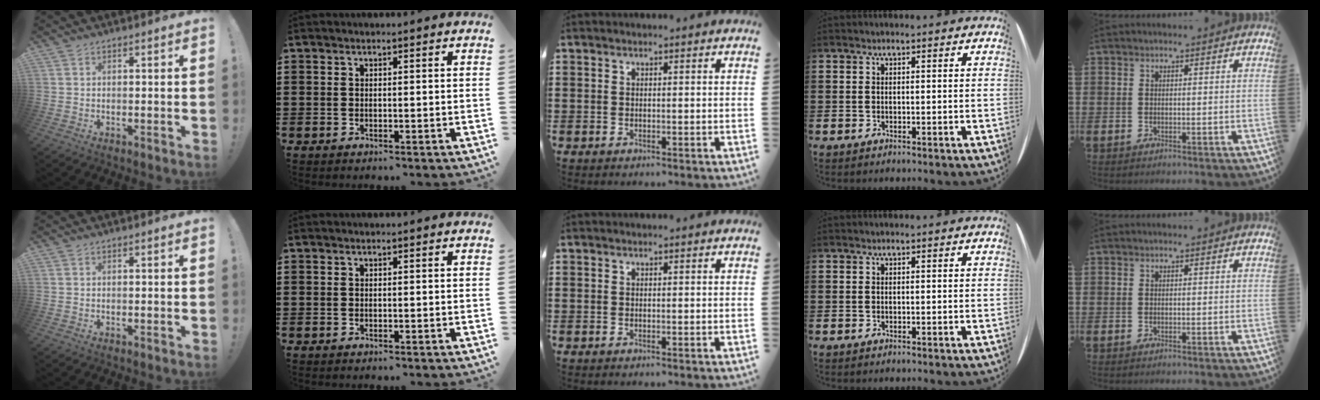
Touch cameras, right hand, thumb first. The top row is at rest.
{}